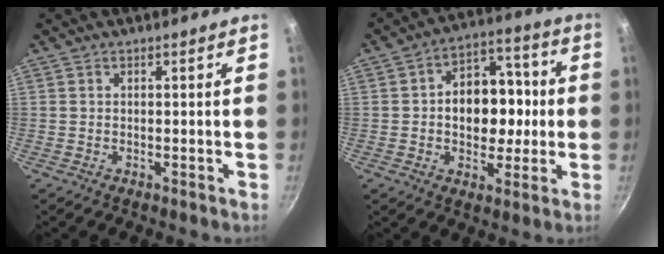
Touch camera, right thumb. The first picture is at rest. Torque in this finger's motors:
{"motor_torque": [-0.09, 0.27, 0.21, 0.09, 0.04]}